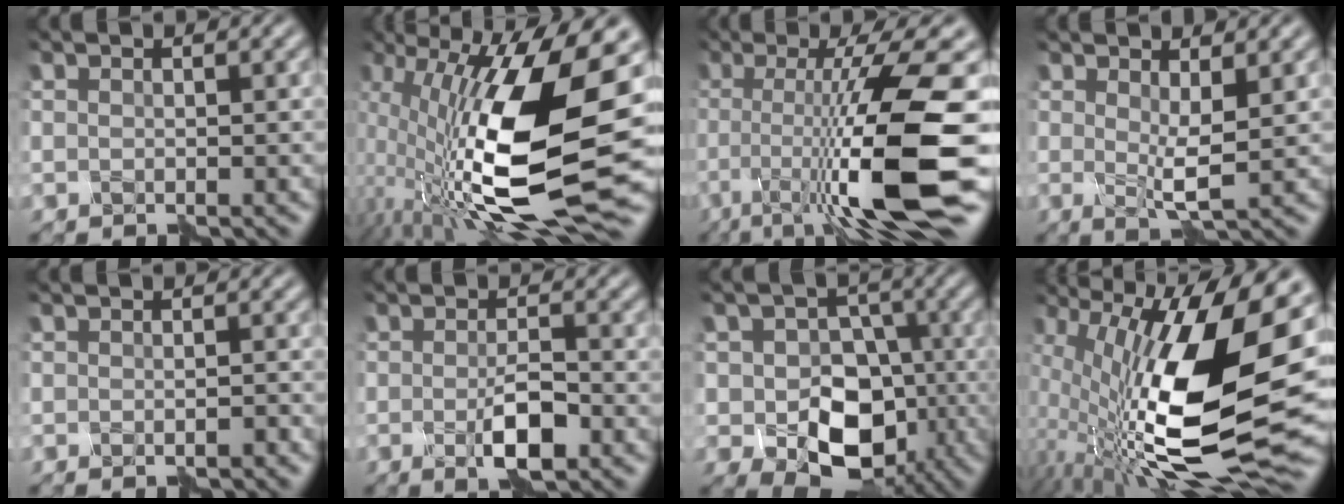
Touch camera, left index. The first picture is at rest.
{"total": 17.7, "force": [-2.9, 6.9, 16.0], "torque": [-0.317, -0.009, -0.066]}
{"total": 12.2, "force": [-2.7, 1.8, 11.7], "torque": [-0.144, 0.003, -0.053]}
{"total": 2.3, "force": [0.5, 0.3, 2.2], "torque": [-0.036, -0.012, 0.007]}
{"total": 0.6, "force": [-0.6, -0.1, 0.0], "torque": [0.001, 0.000, -0.012]}
{"total": 3.3, "force": [-1.5, 0.9, 2.8], "torque": [-0.048, -0.002, -0.028]}
{"total": 8.1, "force": [-2.7, 5.8, 4.8], "torque": [-0.063, -0.007, -0.050]}
{"total": 18.8, "force": [-1.3, 8.3, 16.8], "torque": [-0.331, -0.023, -0.027]}